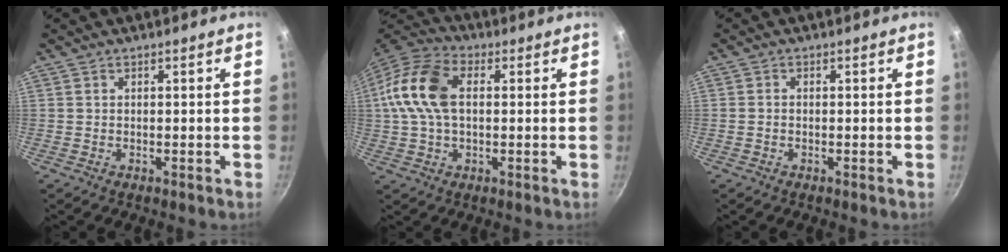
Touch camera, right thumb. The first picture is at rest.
{"total": 14.0, "force": [1.7, 8.6, 10.8], "torque": [-0.205, 0.028, 0.016]}
{"total": 0.7, "force": [-0.3, 0.6, 0.3], "torque": [-0.007, 0.003, -0.007]}